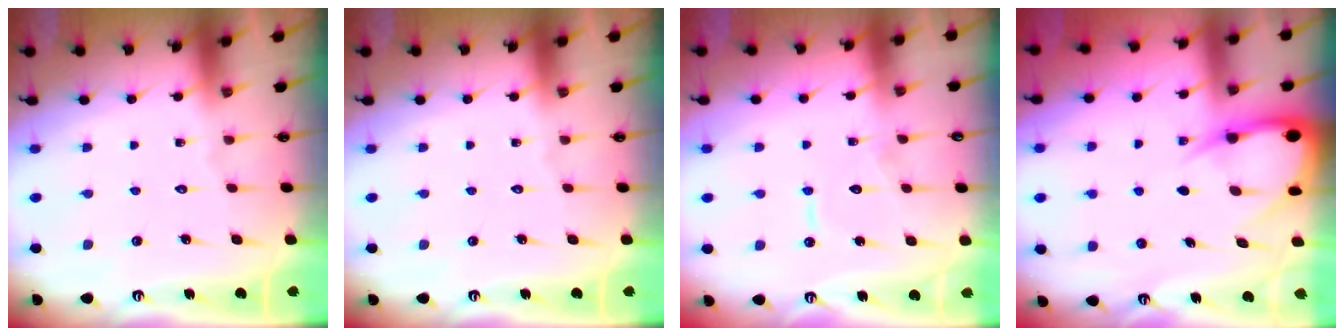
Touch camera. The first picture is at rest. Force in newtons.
{"total": 0.0}
{"total": 6.8, "press": 6.7, "slide": 0.5}
{"total": 6.9, "press": 6.8, "slide": 0.6}